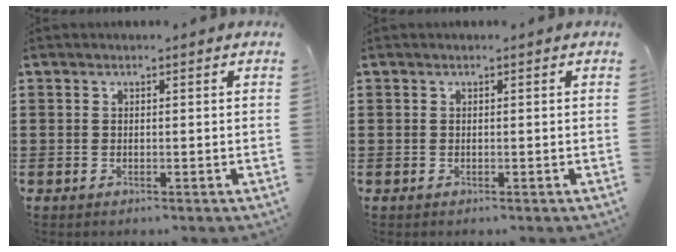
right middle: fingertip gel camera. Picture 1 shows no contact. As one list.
[{"total": 0.0}]